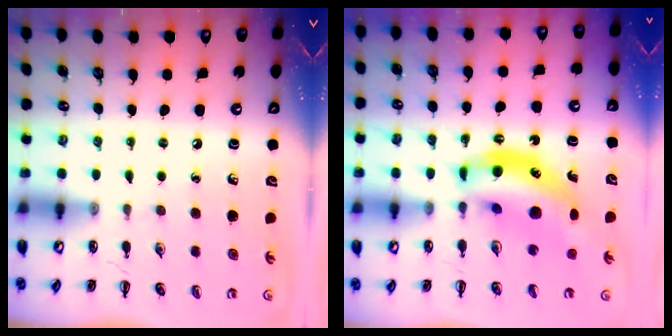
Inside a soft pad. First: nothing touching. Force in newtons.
{"total": 12.2, "press": 11.8, "slide": 3.1}